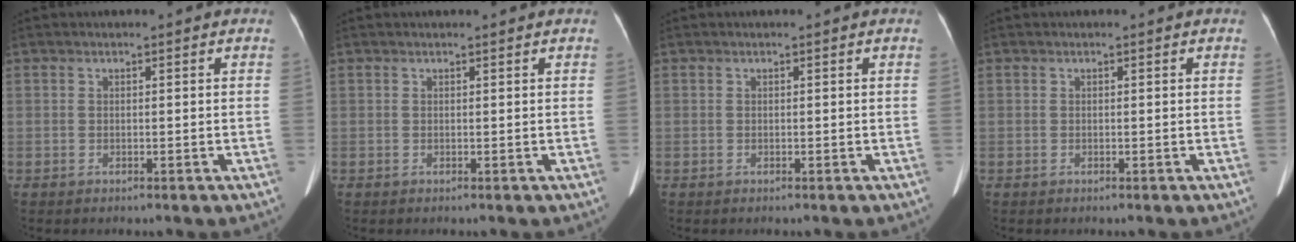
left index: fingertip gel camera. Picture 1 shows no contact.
{"total": 2.0, "force": [1.9, 0.0, 0.6], "torque": [-0.004, 0.002, 0.020]}
{"total": 0.0}
{"total": 0.0}